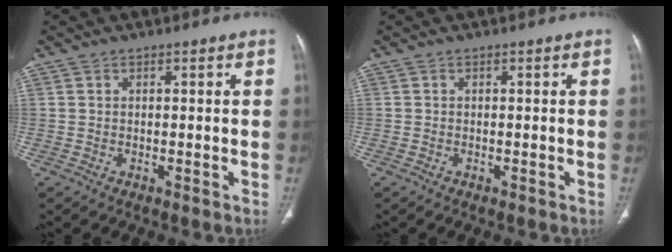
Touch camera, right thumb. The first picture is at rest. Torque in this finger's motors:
{"motor_torque": [2.03, 0.93, 0.85, -0.98, 0.14]}